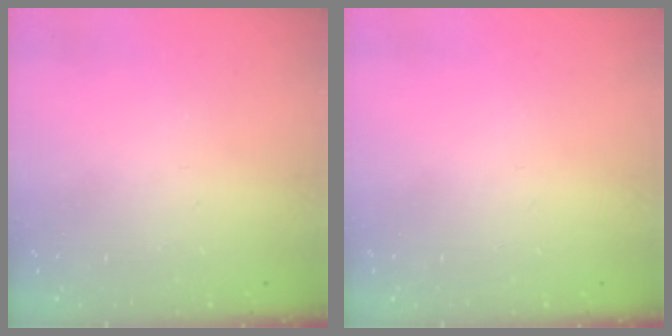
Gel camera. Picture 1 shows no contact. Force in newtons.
{"total": 0.0}